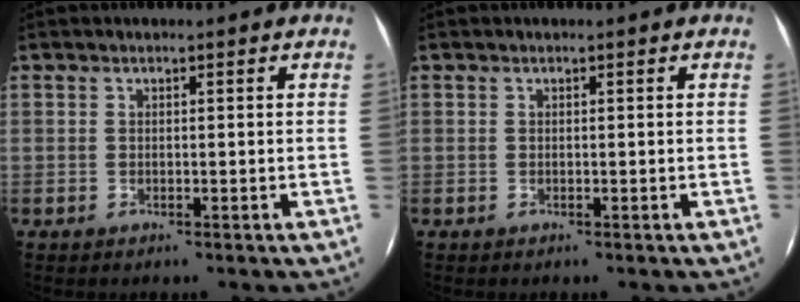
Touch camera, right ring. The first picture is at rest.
{"total": 0.0}